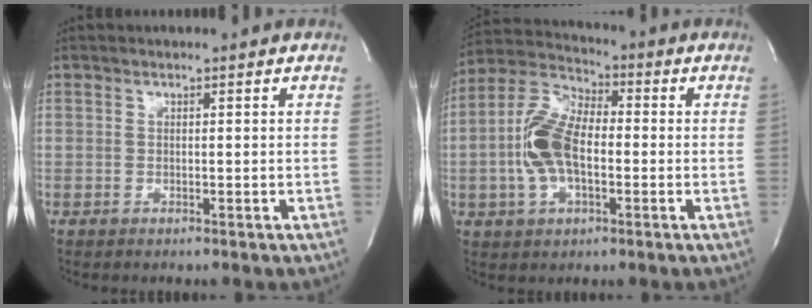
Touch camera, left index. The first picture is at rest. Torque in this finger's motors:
{"motor_torque": [1.62, 0.07, 0.76, 0.21]}